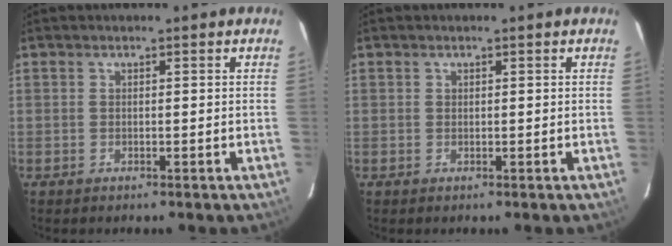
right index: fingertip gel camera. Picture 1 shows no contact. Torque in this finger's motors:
{"motor_torque": [-0.12, 0.49, -0.01, 0.00]}